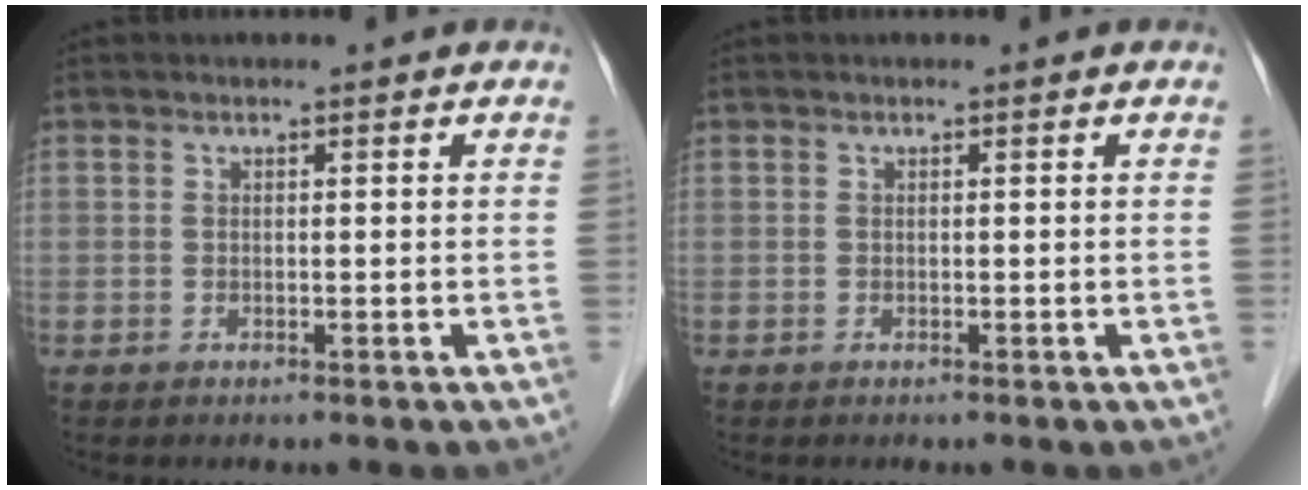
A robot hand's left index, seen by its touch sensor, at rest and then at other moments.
{"total": 0.0}